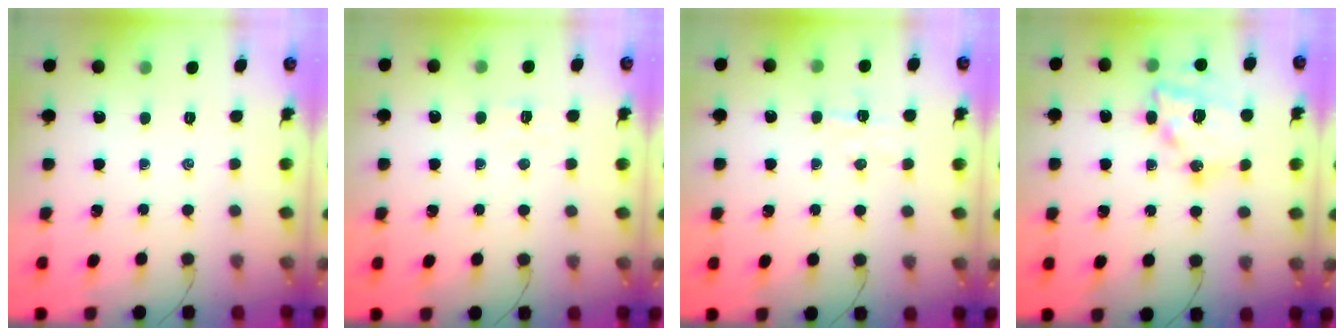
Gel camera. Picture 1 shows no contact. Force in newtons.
{"total": 2.8, "press": 2.7, "slide": 0.8}
{"total": 6.0, "press": 5.9, "slide": 1.3}
{"total": 17.0, "press": 16.7, "slide": 3.5}